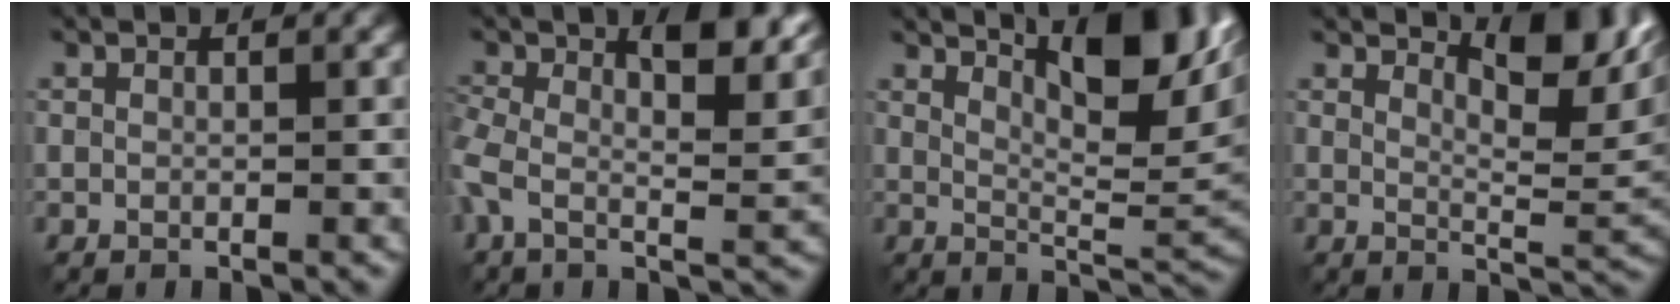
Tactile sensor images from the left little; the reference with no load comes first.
{"total": 8.0, "force": [2.5, 3.1, 6.9], "torque": [-0.127, 0.002, 0.028]}
{"total": 11.0, "force": [5.3, 3.1, 9.1], "torque": [-0.132, 0.013, 0.083]}
{"total": 6.7, "force": [3.8, 1.7, 5.2], "torque": [-0.068, 0.000, 0.061]}